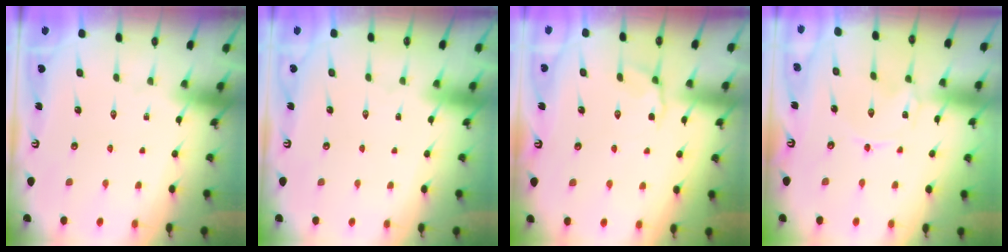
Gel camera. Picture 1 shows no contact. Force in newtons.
{"total": 1.6, "press": 1.6, "slide": 0.1}
{"total": 4.8, "press": 4.4, "slide": 2.1}
{"total": 0.0}